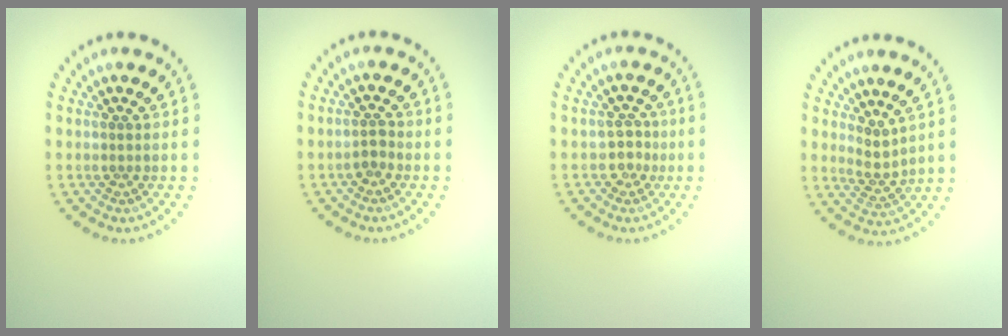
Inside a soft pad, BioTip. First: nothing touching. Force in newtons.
{"total": 1.3, "press": 1.1, "slide": 0.7}
{"total": 1.7, "press": 1.3, "slide": 1.1}
{"total": 2.1, "press": 1.6, "slide": 1.3}